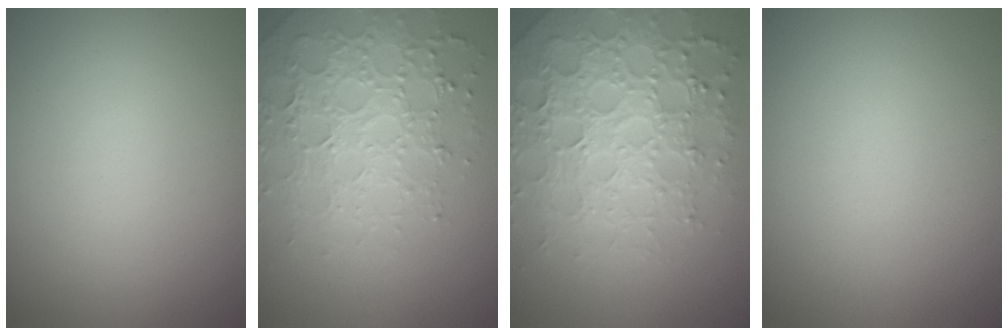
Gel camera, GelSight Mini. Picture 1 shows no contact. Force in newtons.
{"total": 3.9, "press": 3.9, "slide": 0.6}
{"total": 6.9, "press": 6.7, "slide": 1.6}
{"total": 0.0}